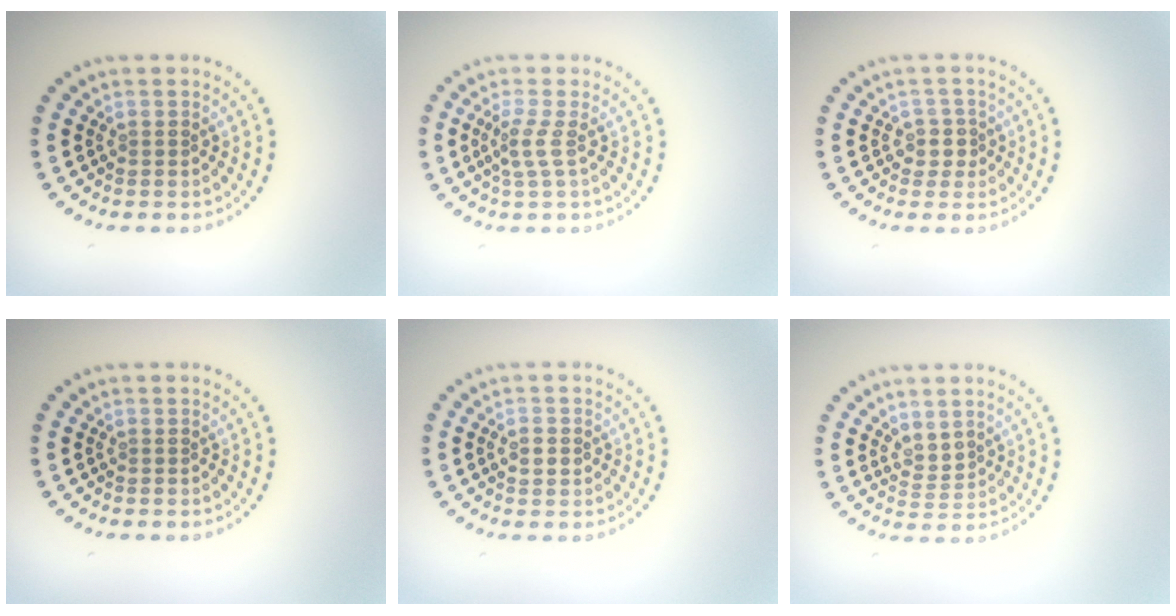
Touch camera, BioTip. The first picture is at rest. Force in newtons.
{"total": 1.8, "press": 1.3, "slide": 1.2}
{"total": 1.8, "press": 1.6, "slide": 0.9}
{"total": 0.0}
{"total": 1.4, "press": 1.4, "slide": 0.2}
{"total": 1.6, "press": 1.3, "slide": 0.9}